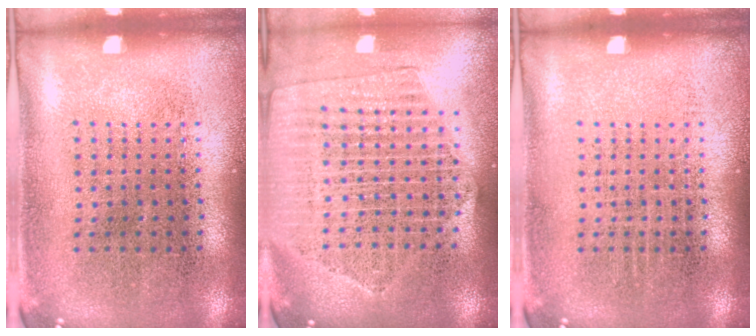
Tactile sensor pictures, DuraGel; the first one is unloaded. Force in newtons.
{"total": 2.2, "press": 2.0, "slide": 1.0}
{"total": 0.0}